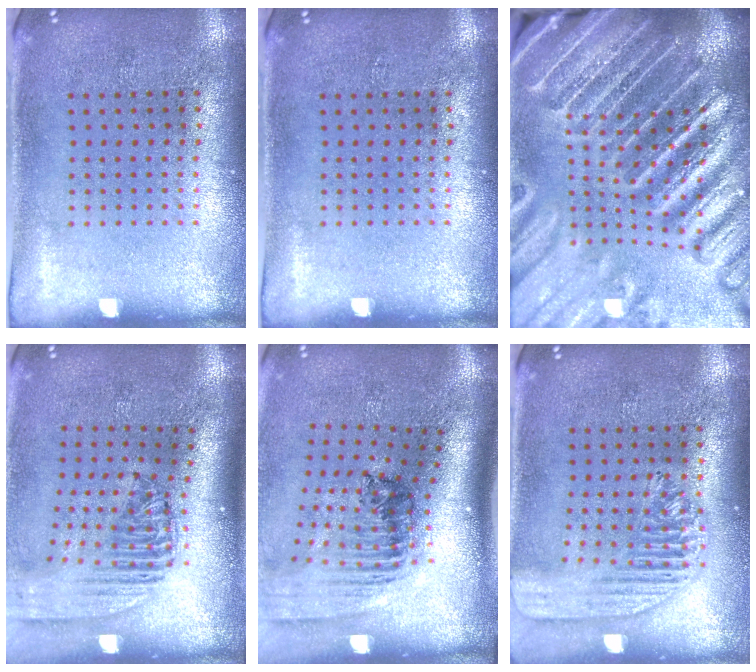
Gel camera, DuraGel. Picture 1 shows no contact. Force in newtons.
{"total": 0.0}
{"total": 5.5, "press": 4.8, "slide": 2.7}
{"total": 2.4, "press": 1.8, "slide": 1.5}
{"total": 2.4, "press": 1.6, "slide": 1.8}
{"total": 1.6, "press": 1.4, "slide": 0.6}